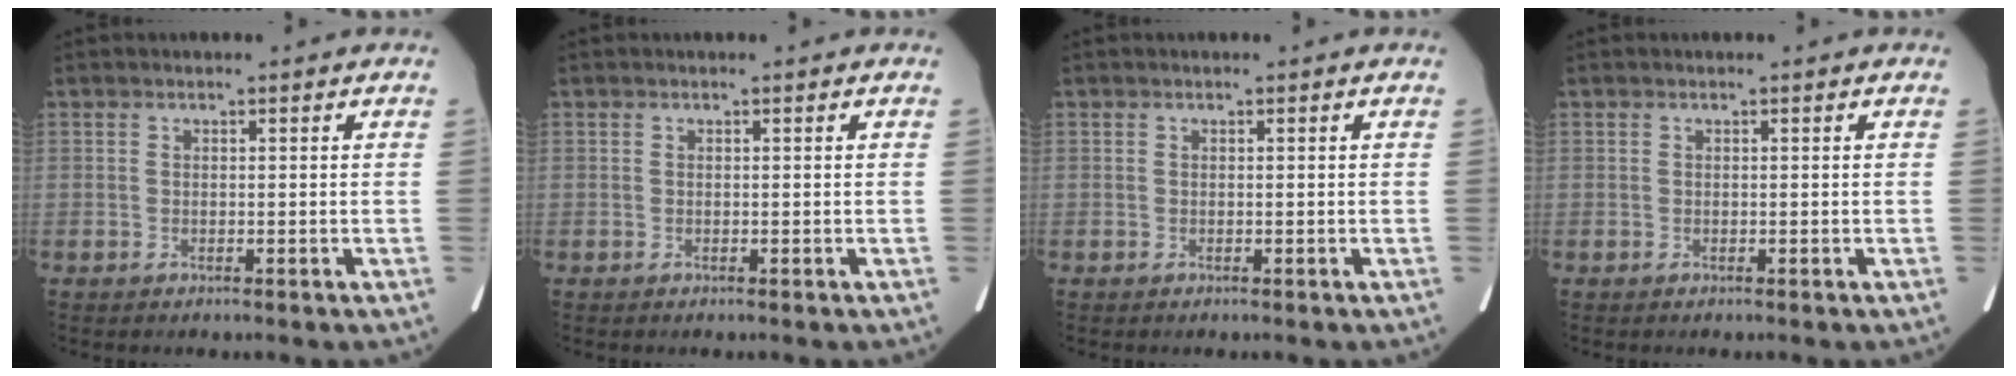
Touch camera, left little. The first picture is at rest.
{"total": 0.0}
{"total": 0.0}
{"total": 0.0}